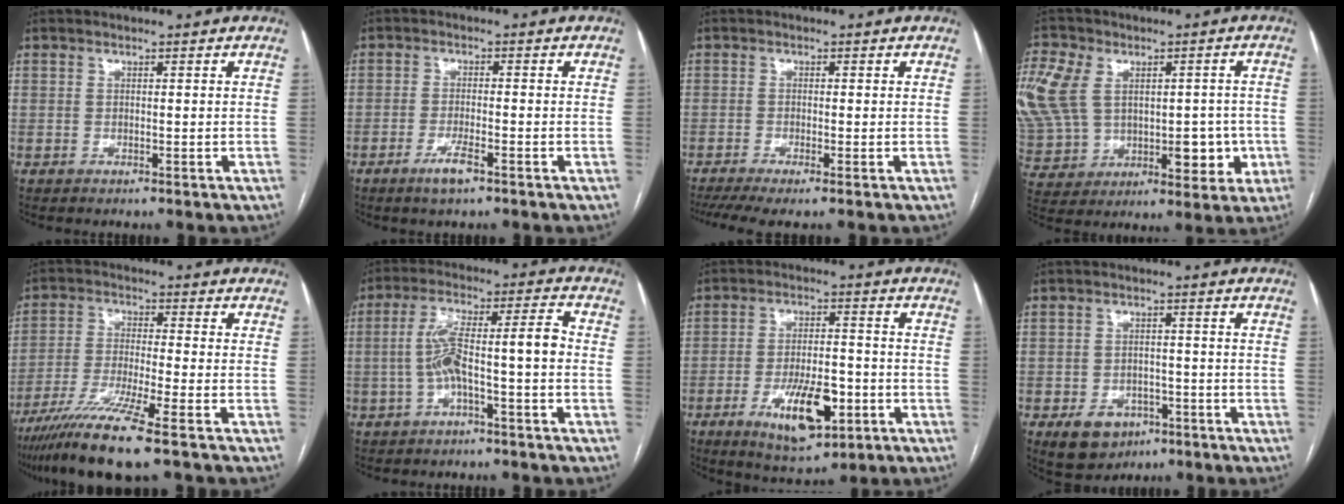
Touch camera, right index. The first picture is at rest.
{"total": 3.6, "force": [-2.2, 0.3, 2.8], "torque": [-0.059, -0.005, -0.042]}
{"total": 6.9, "force": [-5.3, -0.3, 4.5], "torque": [-0.073, -0.009, -0.087]}
{"total": 22.4, "force": [2.0, 16.2, 15.3], "torque": [-0.336, 0.050, 0.072]}
{"total": 11.7, "force": [-8.0, -1.0, 8.4], "torque": [-0.164, -0.035, -0.146]}
{"total": 9.4, "force": [-1.5, 1.3, 9.2], "torque": [-0.169, 0.041, -0.024]}
{"total": 11.6, "force": [-4.5, 4.3, 9.7], "torque": [-0.170, -0.003, -0.063]}
{"total": 6.4, "force": [-3.3, 4.8, 2.6], "torque": [-0.045, 0.004, -0.041]}